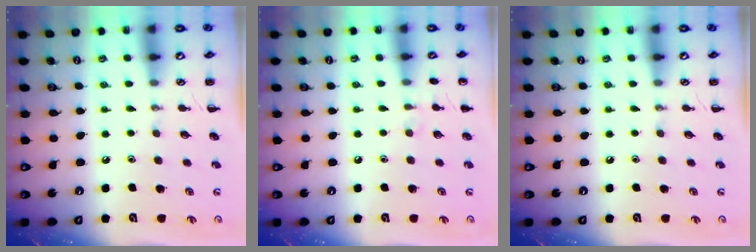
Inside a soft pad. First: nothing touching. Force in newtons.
{"total": 4.5, "press": 4.3, "slide": 1.5}
{"total": 0.0}